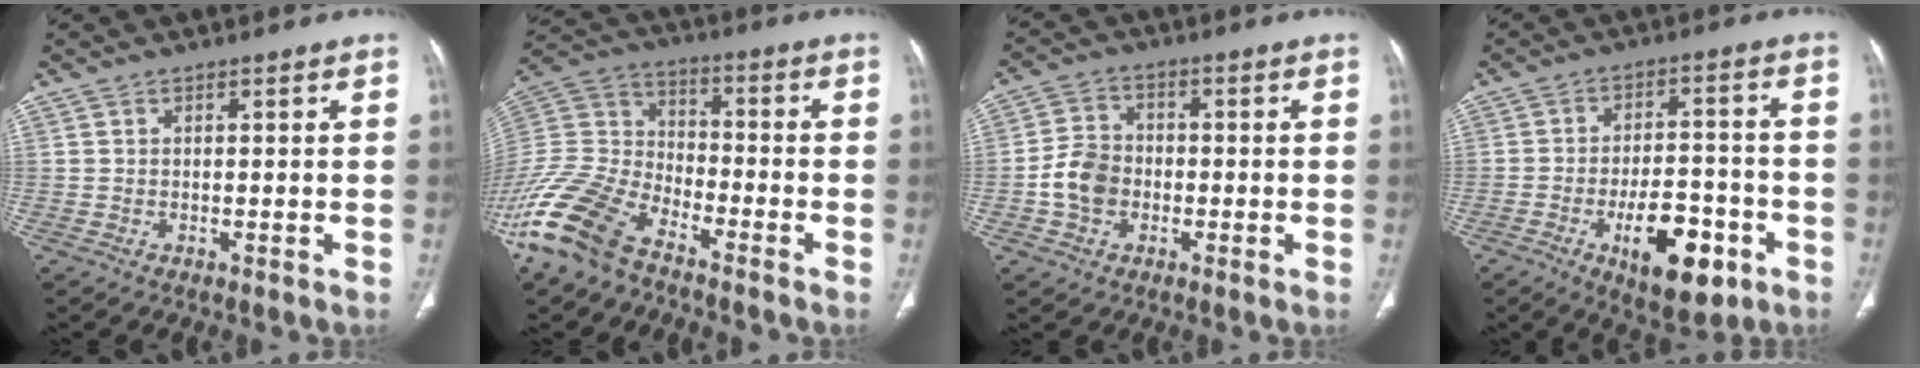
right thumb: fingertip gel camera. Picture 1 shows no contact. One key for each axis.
{"total": 17.6, "fx": -12.2, "fy": 8.6, "fz": 9.3, "tx": -0.196, "ty": 0.052, "tz": -0.240}
{"total": 7.0, "fx": -1.6, "fy": 5.5, "fz": 3.9, "tx": -0.058, "ty": 0.019, "tz": -0.037}
{"total": 13.9, "fx": -6.2, "fy": 6.4, "fz": 10.7, "tx": -0.135, "ty": 0.030, "tz": -0.086}